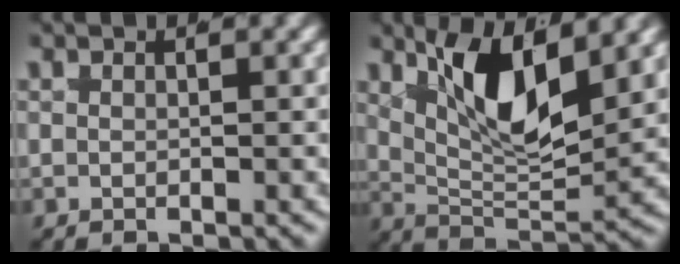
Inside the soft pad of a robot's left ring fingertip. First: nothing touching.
{"total": 7.6, "force": [2.7, 3.1, 6.3], "torque": [-0.115, -0.007, 0.044]}